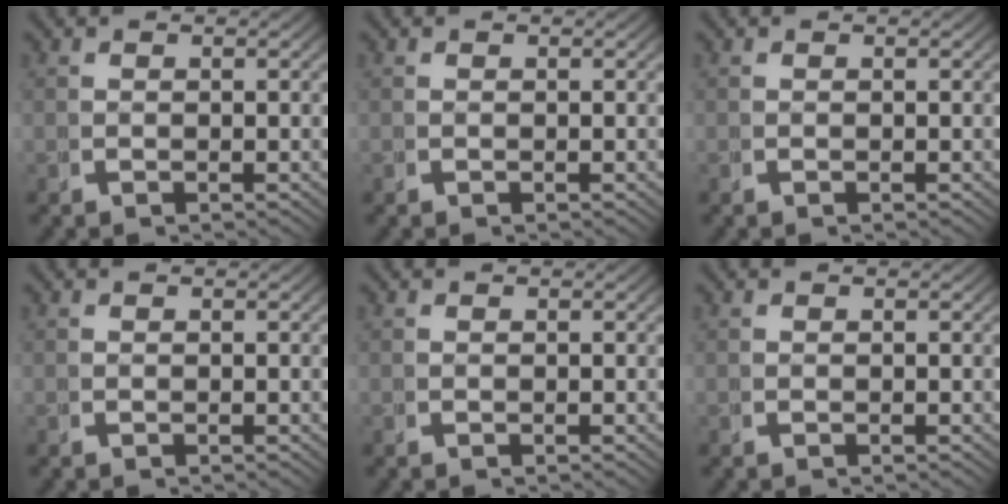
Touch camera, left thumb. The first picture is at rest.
{"total": 0.0}
{"total": 0.0}
{"total": 0.0}
{"total": 0.0}
{"total": 0.0}